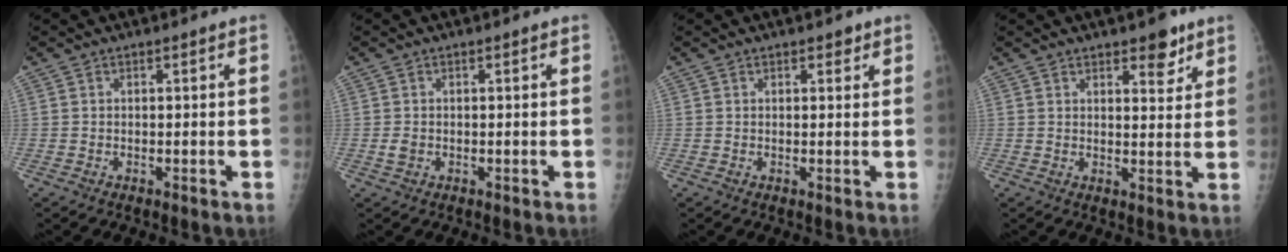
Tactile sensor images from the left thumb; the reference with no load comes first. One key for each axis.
{"total": 1.4, "fx": -0.1, "fy": 1.1, "fz": 0.8, "tx": -0.014, "ty": -0.001, "tz": 0.001}
{"total": 1.6, "fx": 1.1, "fy": 0.8, "fz": 0.7, "tx": 0.004, "ty": -0.005, "tz": 0.011}
{"total": 5.2, "fx": 3.5, "fy": 2.2, "fz": 3.1, "tx": -0.021, "ty": -0.022, "tz": 0.047}